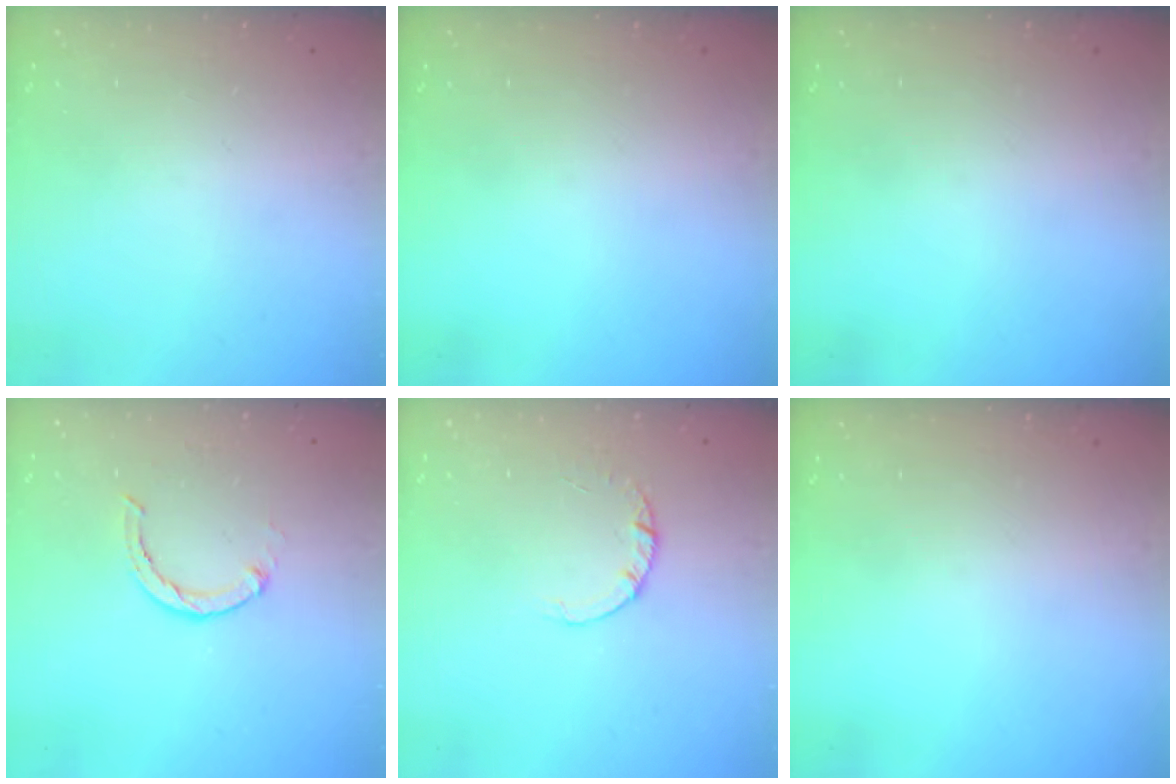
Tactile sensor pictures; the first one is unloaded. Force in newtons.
{"total": 0.0}
{"total": 0.0}
{"total": 3.0, "press": 3.0, "slide": 0.4}
{"total": 1.8, "press": 1.8, "slide": 0.1}
{"total": 0.0}